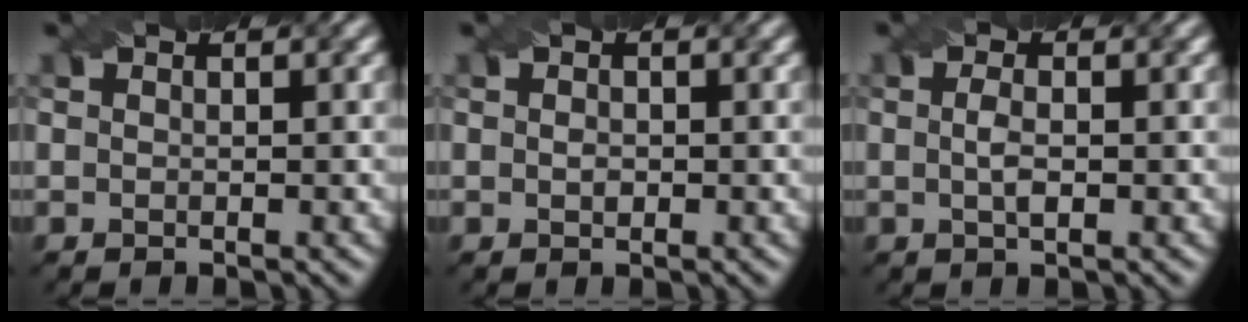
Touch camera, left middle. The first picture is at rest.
{"total": 0.8, "force": [-0.1, 0.6, 0.5], "torque": [-0.010, -0.002, -0.002]}
{"total": 1.6, "force": [-0.1, 0.5, 1.5], "torque": [-0.033, 0.002, -0.002]}